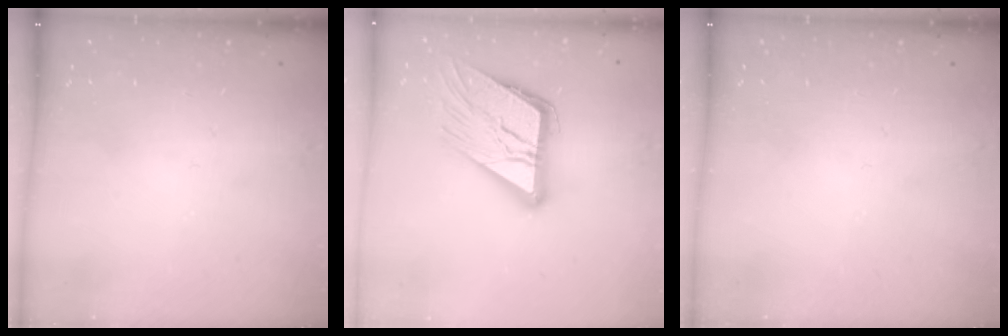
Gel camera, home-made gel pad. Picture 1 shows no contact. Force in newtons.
{"total": 17.8, "press": 17.7, "slide": 2.1}
{"total": 0.0}